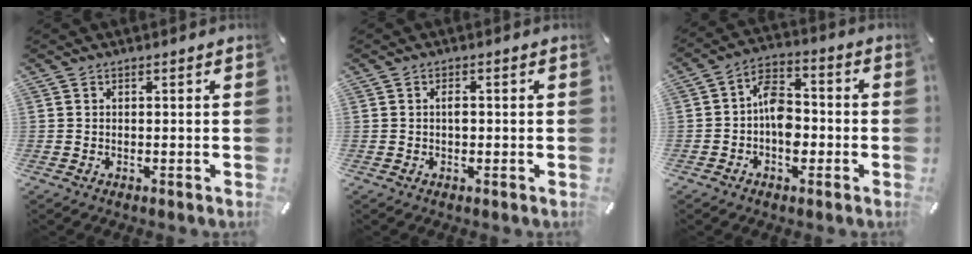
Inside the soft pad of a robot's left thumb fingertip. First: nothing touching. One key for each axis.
{"total": 1.6, "fx": -0.1, "fy": 0.9, "fz": 1.3, "tx": -0.026, "ty": 0.003, "tz": -0.003}
{"total": 8.5, "fx": -2.0, "fy": 5.9, "fz": 5.8, "tx": -0.100, "ty": 0.020, "tz": -0.034}